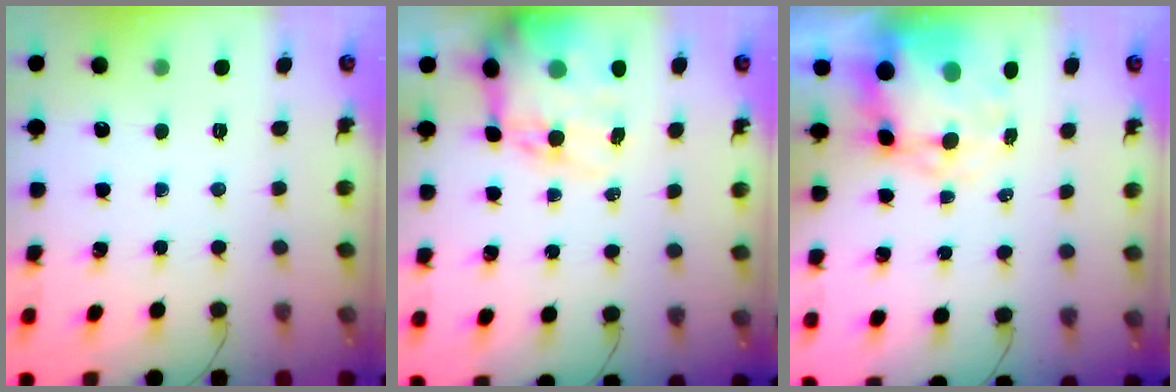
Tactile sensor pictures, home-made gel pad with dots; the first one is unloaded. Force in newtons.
{"total": 14.7, "press": 14.3, "slide": 3.6}
{"total": 7.2, "press": 6.9, "slide": 2.2}